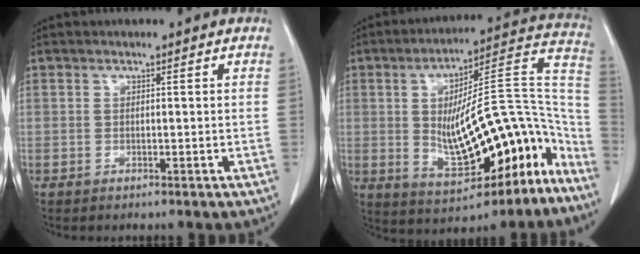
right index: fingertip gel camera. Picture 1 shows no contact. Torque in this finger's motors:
{"motor_torque": [1.67, -0.47, 0.97, 0.21]}